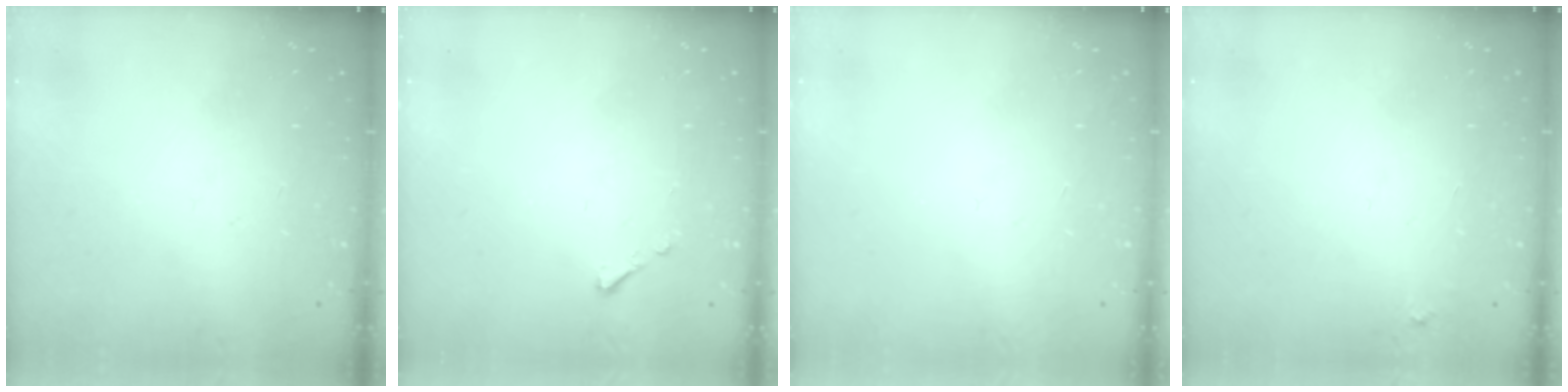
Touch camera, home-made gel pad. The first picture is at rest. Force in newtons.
{"total": 2.5, "press": 2.5, "slide": 0.3}
{"total": 0.0}
{"total": 2.3, "press": 2.3, "slide": 0.2}